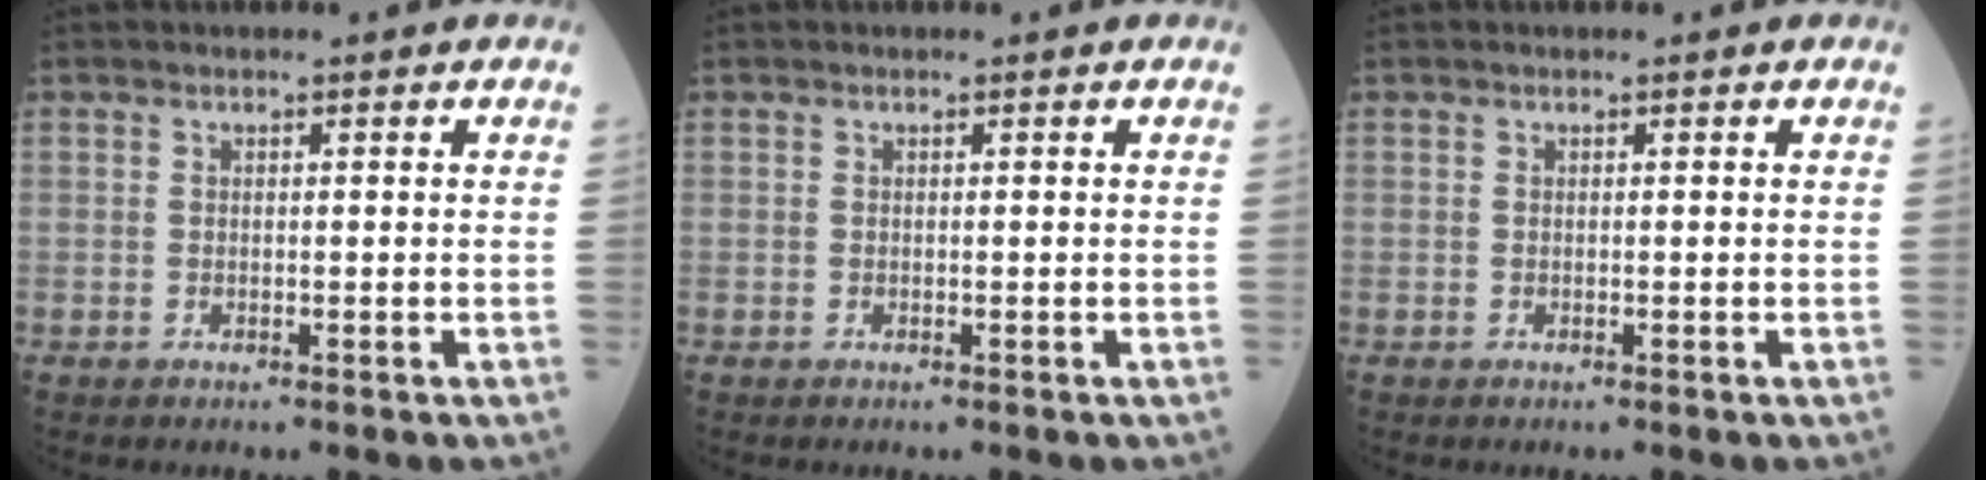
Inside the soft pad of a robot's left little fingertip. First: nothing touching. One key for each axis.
{"total": 0.0}
{"total": 0.0}